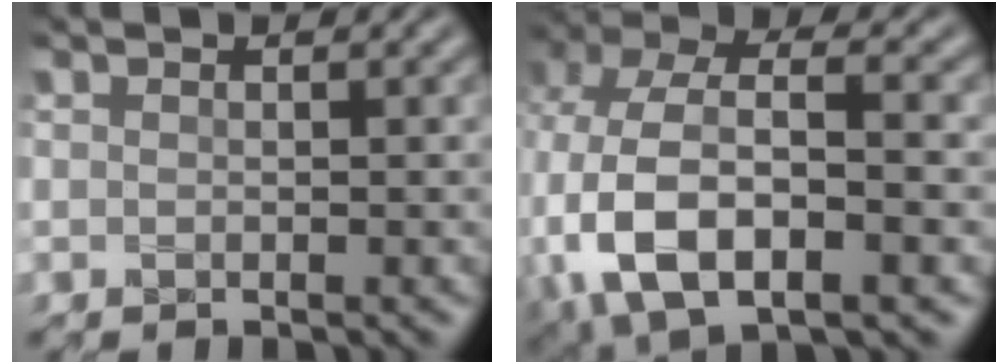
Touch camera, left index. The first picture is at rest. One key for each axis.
{"total": 12.4, "fx": -2.6, "fy": 7.4, "fz": 9.6, "tx": -0.213, "ty": -0.006, "tz": -0.029}